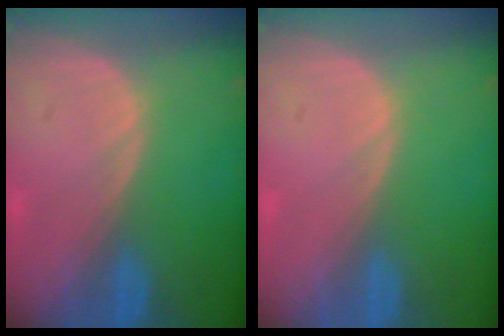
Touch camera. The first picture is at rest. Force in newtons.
{"total": 0.0}